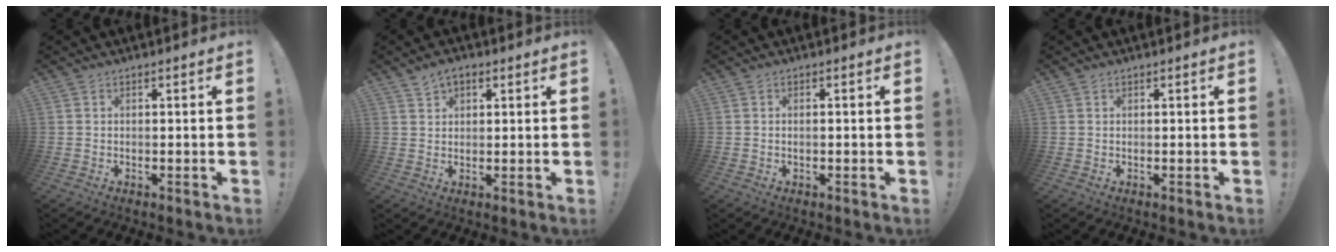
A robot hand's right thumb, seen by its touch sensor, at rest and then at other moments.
{"total": 3.6, "force": [2.1, 2.4, 1.7], "torque": [-0.025, -0.007, 0.037]}
{"total": 0.9, "force": [-0.4, 0.1, 0.8], "torque": [-0.018, 0.003, -0.007]}
{"total": 0.0}